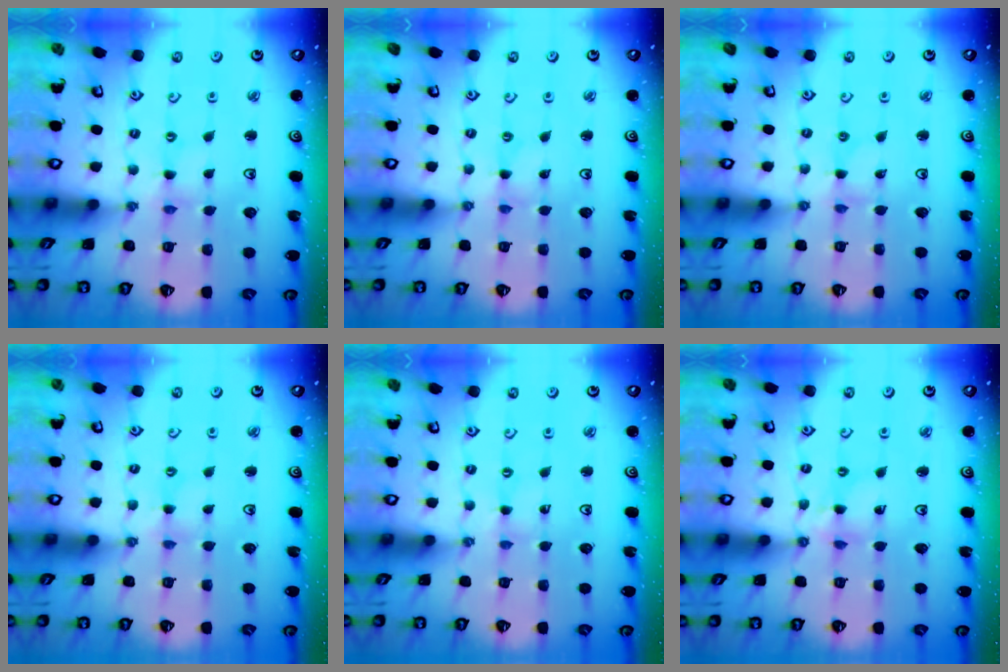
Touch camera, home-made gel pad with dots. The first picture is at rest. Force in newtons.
{"total": 0.0}
{"total": 0.0}
{"total": 1.0, "press": 1.0, "slide": 0.2}
{"total": 0.0}
{"total": 4.0, "press": 4.0, "slide": 0.4}